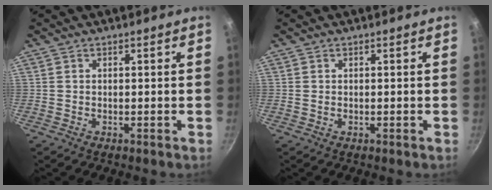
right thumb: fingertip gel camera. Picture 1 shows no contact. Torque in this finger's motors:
{"motor_torque": [0.22, -0.36, 0.34, -0.20, -0.04]}